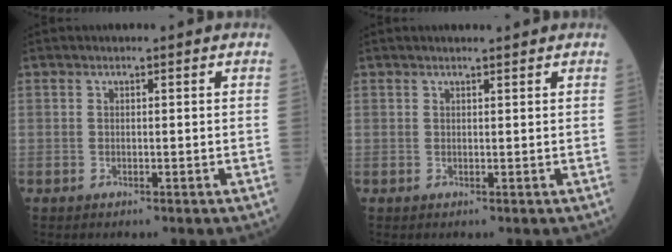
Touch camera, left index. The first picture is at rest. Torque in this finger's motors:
{"motor_torque": [0.40, -0.43, -0.02, 0.01]}